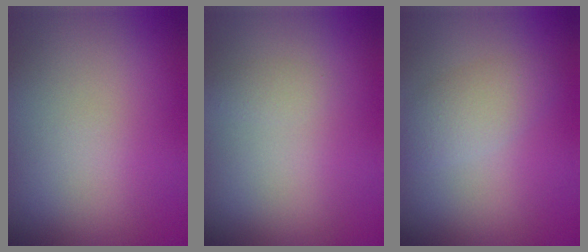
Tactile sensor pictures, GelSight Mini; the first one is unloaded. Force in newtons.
{"total": 0.8, "press": 0.8, "slide": 0.0}
{"total": 2.7, "press": 2.7, "slide": 0.1}